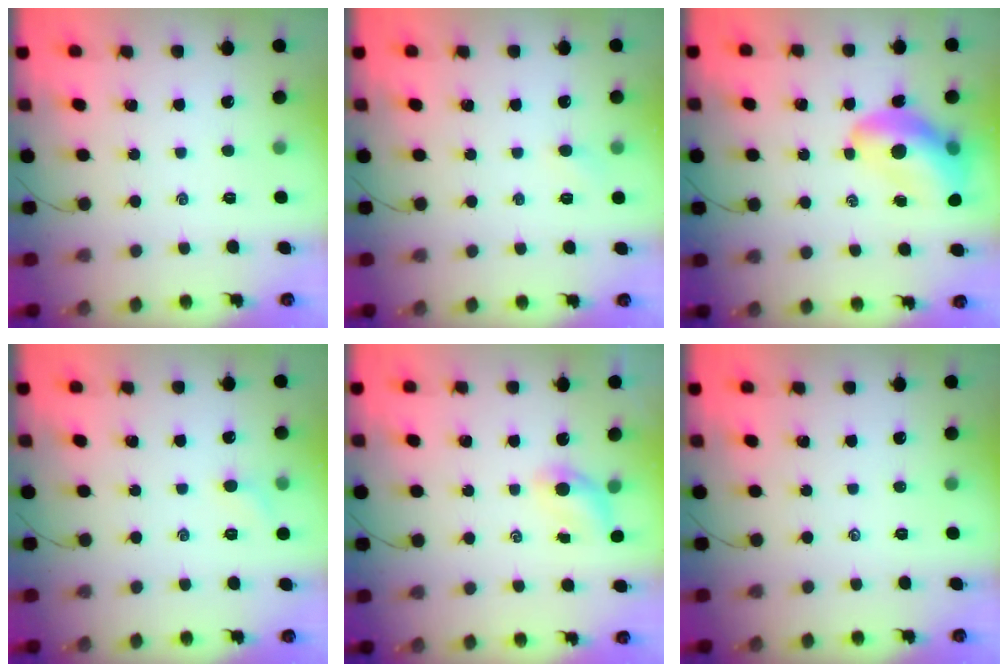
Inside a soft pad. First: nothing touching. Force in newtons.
{"total": 2.2, "press": 2.1, "slide": 0.6}
{"total": 13.2, "press": 12.6, "slide": 3.7}
{"total": 4.2, "press": 4.0, "slide": 1.2}
{"total": 3.5, "press": 3.4, "slide": 0.8}
{"total": 0.0}